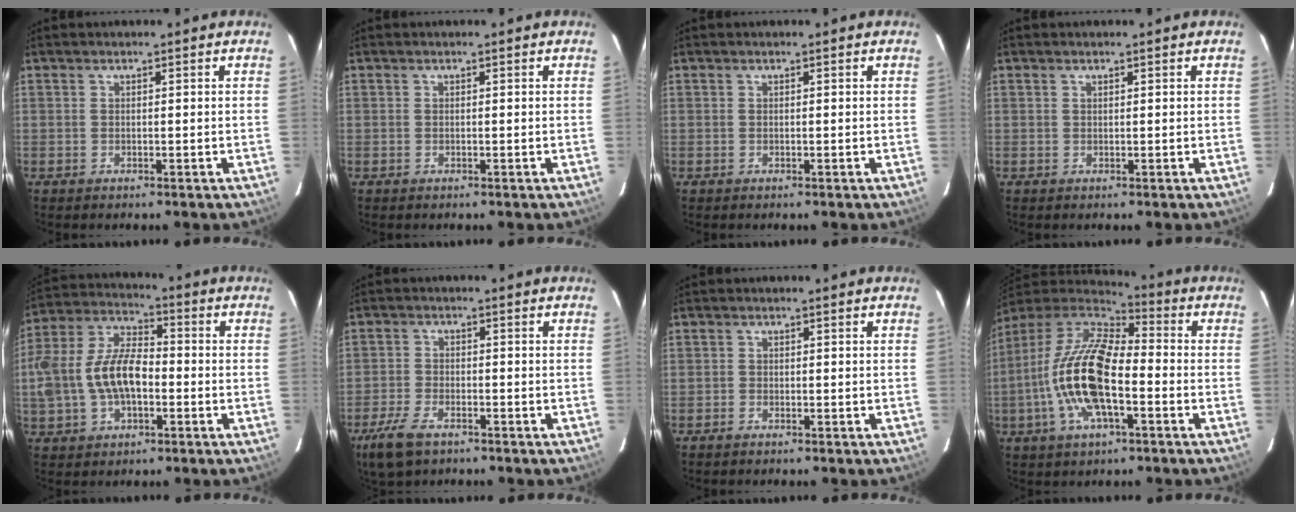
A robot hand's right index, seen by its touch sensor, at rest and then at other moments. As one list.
[{"total": 0.0}, {"total": 0.0}, {"total": 0.0}, {"total": 14.6, "force": [-2.6, 8.3, 11.8], "torque": [-0.255, 0.015, -0.045]}, {"total": 8.3, "force": [-5.7, 3.8, 4.8], "torque": [-0.129, -0.013, -0.112]}, {"total": 0.8, "force": [-0.8, 0.3, 0.1], "torque": [-0.006, 0.000, -0.017]}, {"total": 18.2, "force": [-4.3, 7.3, 16.1], "torque": [-0.323, -0.004, -0.089]}]